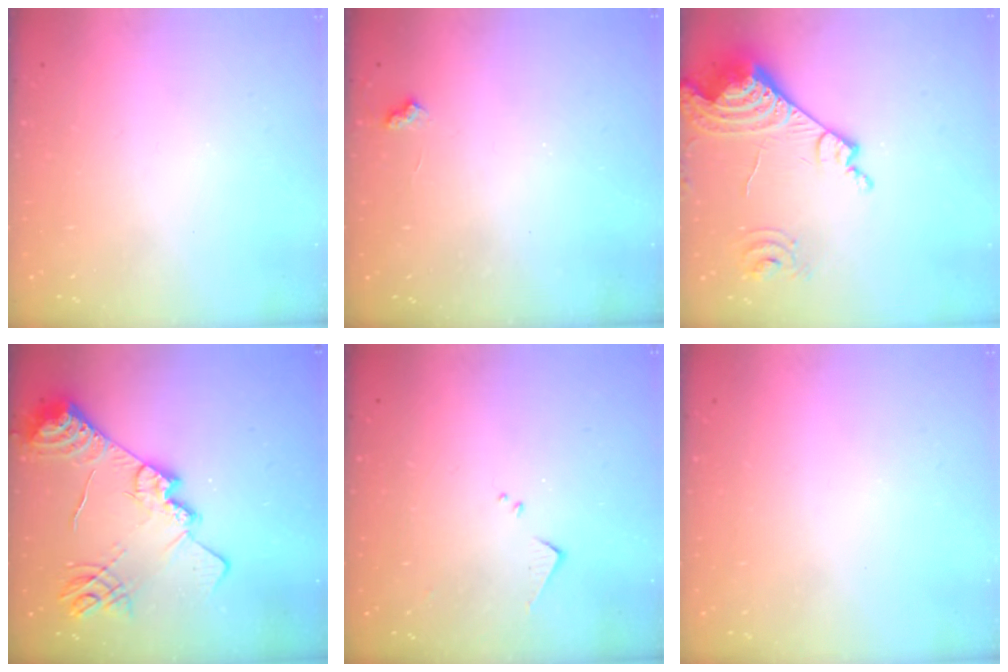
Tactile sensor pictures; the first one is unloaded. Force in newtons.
{"total": 3.2, "press": 3.2, "slide": 0.6}
{"total": 18.6, "press": 18.5, "slide": 1.9}
{"total": 20.1, "press": 20.0, "slide": 1.4}
{"total": 5.9, "press": 5.8, "slide": 0.7}
{"total": 0.0}